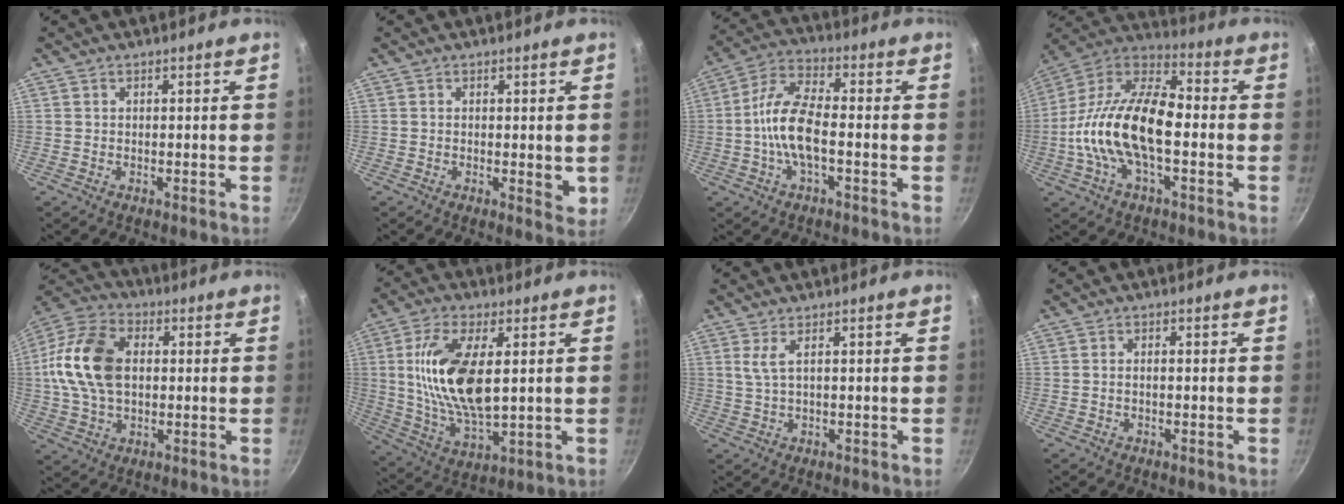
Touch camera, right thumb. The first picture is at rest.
{"total": 3.0, "force": [0.1, 1.3, 2.7], "torque": [-0.034, -0.008, 0.000]}
{"total": 10.5, "force": [-1.9, 4.2, 9.5], "torque": [-0.183, 0.031, -0.052]}
{"total": 20.3, "force": [-2.8, 10.1, 17.4], "torque": [-0.307, 0.043, -0.071]}
{"total": 16.5, "force": [1.3, 11.0, 12.2], "torque": [-0.224, 0.025, 0.010]}
{"total": 16.6, "force": [2.8, 7.4, 14.6], "torque": [-0.277, -0.010, 0.057]}
{"total": 2.5, "force": [0.6, 0.4, 2.4], "torque": [-0.055, -0.001, 0.016]}
{"total": 1.0, "force": [-0.4, 0.3, 0.9], "torque": [-0.023, 0.009, -0.009]}